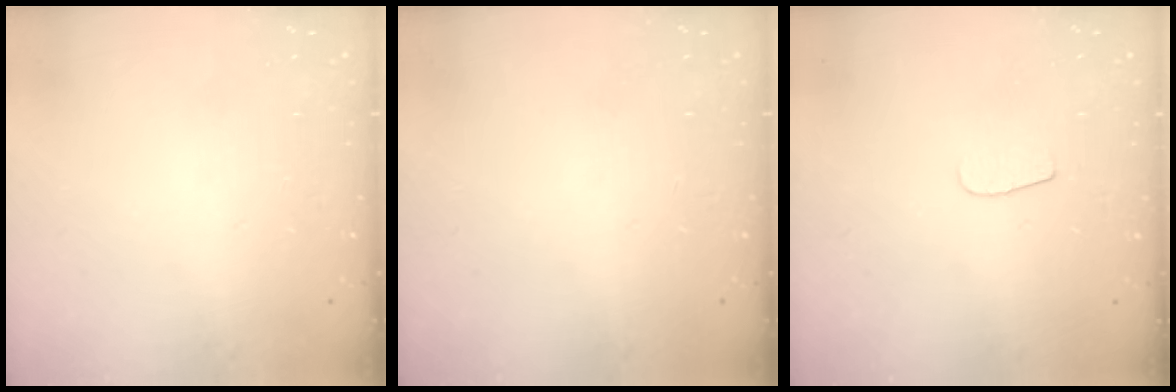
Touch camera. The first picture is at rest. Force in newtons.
{"total": 0.0}
{"total": 4.8, "press": 4.8, "slide": 0.6}